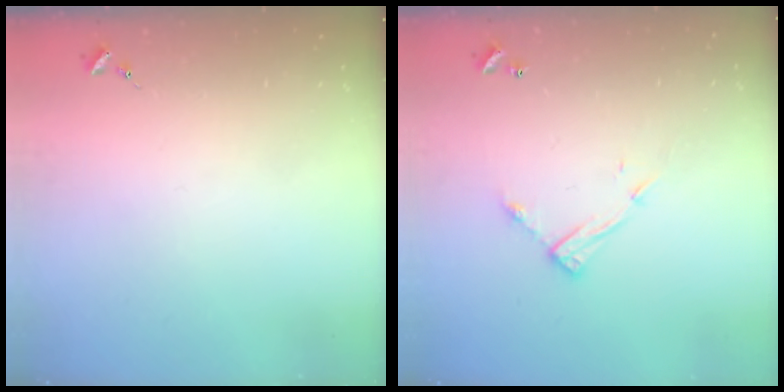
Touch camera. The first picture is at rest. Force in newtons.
{"total": 10.0, "press": 9.9, "slide": 0.5}